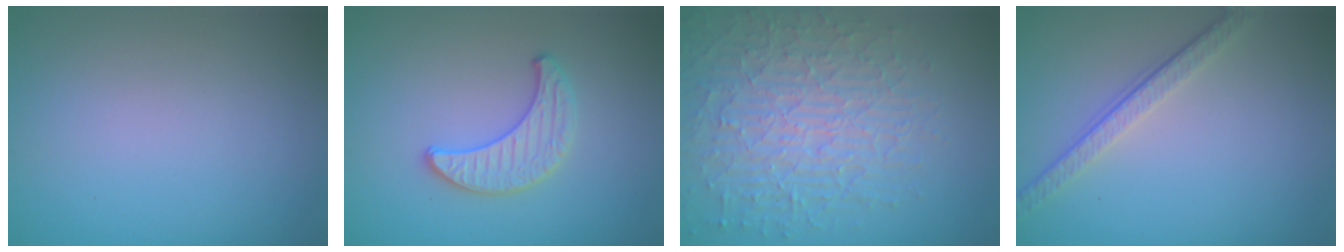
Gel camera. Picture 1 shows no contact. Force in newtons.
{"total": 2.0, "press": 2.0, "slide": 0.1}
{"total": 7.3, "press": 5.3, "slide": 4.9}
{"total": 3.5, "press": 2.5, "slide": 2.5}